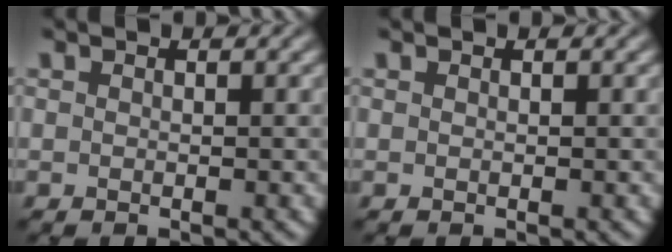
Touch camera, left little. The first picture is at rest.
{"total": 0.0}